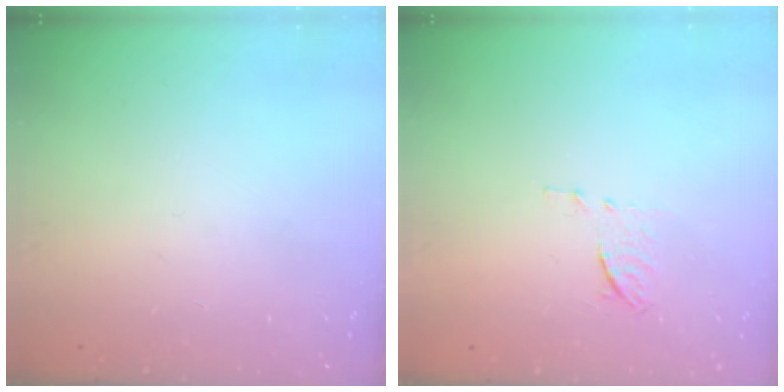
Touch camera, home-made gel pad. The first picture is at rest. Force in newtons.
{"total": 6.2, "press": 6.1, "slide": 1.0}